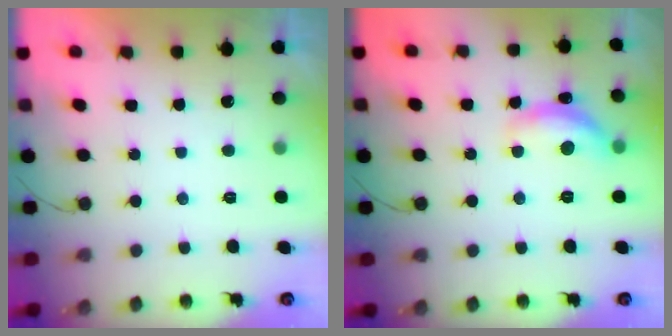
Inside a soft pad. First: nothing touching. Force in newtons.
{"total": 13.2, "press": 13.1, "slide": 0.7}